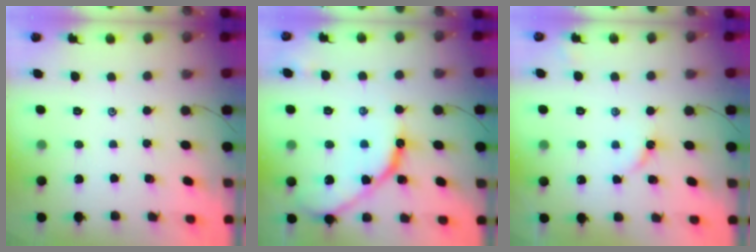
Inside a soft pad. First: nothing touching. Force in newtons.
{"total": 13.2, "press": 13.1, "slide": 1.0}
{"total": 4.0, "press": 4.0, "slide": 0.5}